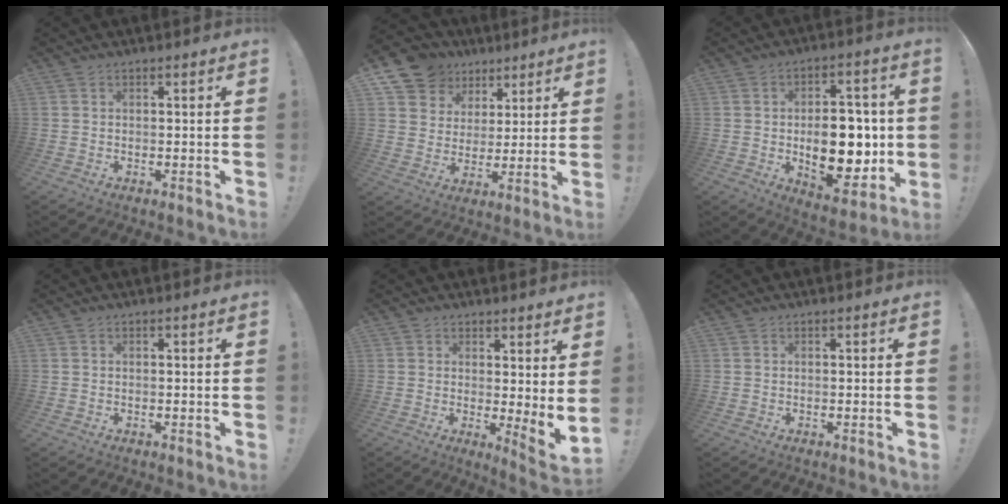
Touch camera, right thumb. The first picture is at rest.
{"total": 11.1, "force": [6.4, 8.7, 2.6], "torque": [-0.037, -0.046, 0.128]}
{"total": 18.6, "force": [-1.4, 11.2, 14.8], "torque": [-0.212, 0.000, -0.012]}
{"total": 0.0}
{"total": 3.9, "force": [1.9, 0.1, 3.4], "torque": [-0.041, -0.033, 0.036]}
{"total": 0.0}